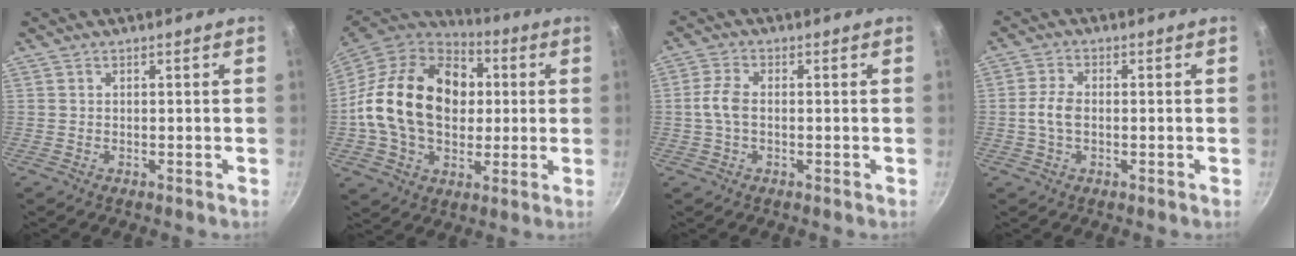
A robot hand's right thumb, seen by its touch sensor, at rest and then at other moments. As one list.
[{"total": 24.2, "force": [2.2, 17.7, 16.3], "torque": [-0.250, 0.025, 0.032]}, {"total": 4.3, "force": [-0.3, 2.5, 3.5], "torque": [-0.077, 0.015, -0.011]}, {"total": 4.3, "force": [-0.5, 2.6, 3.4], "torque": [-0.069, 0.013, -0.013]}]